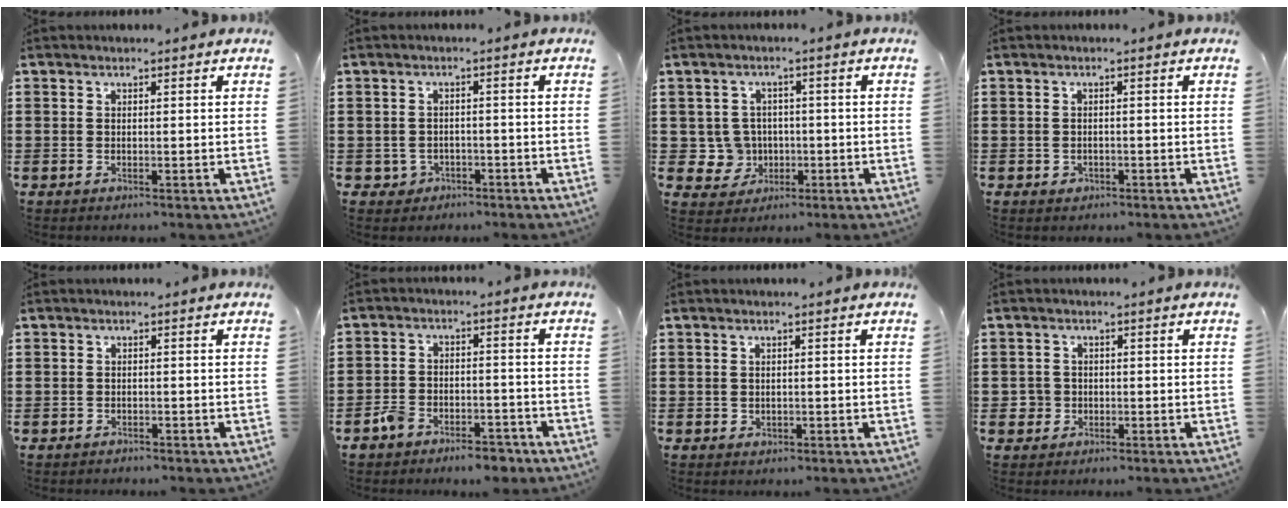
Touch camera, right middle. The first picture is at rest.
{"total": 1.9, "force": [-1.3, 1.4, 0.2], "torque": [-0.012, 0.000, -0.032]}
{"total": 4.8, "force": [-0.3, 4.7, 1.0], "torque": [-0.039, 0.012, -0.005]}
{"total": 0.9, "force": [-0.4, 0.7, 0.3], "torque": [-0.008, 0.003, -0.009]}
{"total": 0.9, "force": [-0.8, 0.4, -0.2], "torque": [0.002, 0.004, -0.019]}
{"total": 5.3, "force": [-4.8, 1.7, 1.5], "torque": [-0.043, 0.011, -0.100]}
{"total": 0.7, "force": [0.0, 0.7, 0.2], "torque": [-0.006, 0.004, -0.001]}
{"total": 2.4, "force": [-0.6, 2.3, 0.3], "torque": [-0.015, 0.005, -0.017]}